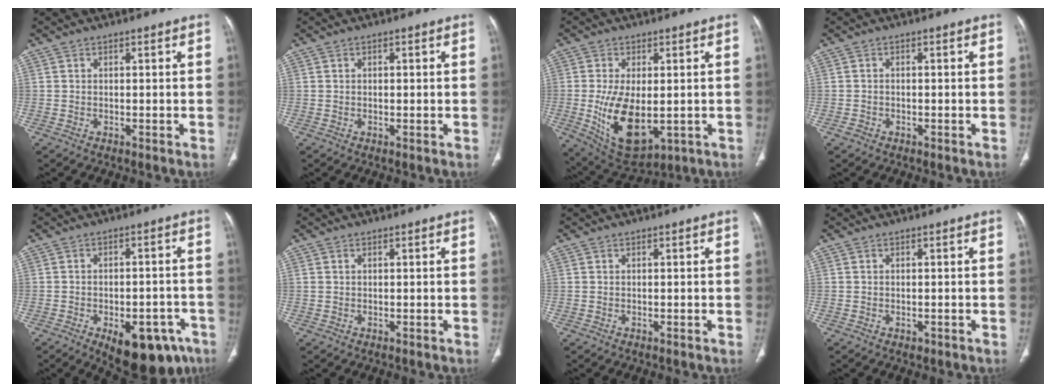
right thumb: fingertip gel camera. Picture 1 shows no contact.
{"total": 0.8, "force": [0.2, 0.3, 0.7], "torque": [-0.014, 0.001, 0.005]}
{"total": 13.0, "force": [-1.8, 6.8, 10.9], "torque": [-0.191, -0.018, -0.007]}
{"total": 1.1, "force": [-0.7, 0.8, 0.3], "torque": [-0.008, 0.004, -0.014]}
{"total": 14.8, "force": [-7.8, 7.3, 10.2], "torque": [-0.091, 0.030, -0.093]}
{"total": 0.6, "force": [0.4, 0.3, 0.4], "torque": [-0.011, 0.006, 0.009]}
{"total": 0.0}
{"total": 0.7, "force": [-0.3, 0.5, 0.3], "torque": [-0.005, 0.000, 0.000]}